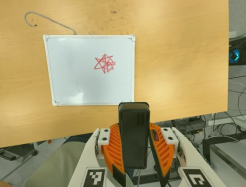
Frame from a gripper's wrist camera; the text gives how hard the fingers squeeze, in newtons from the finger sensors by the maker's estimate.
{"total": 10.0, "left": 8.2, "right": 11.7}